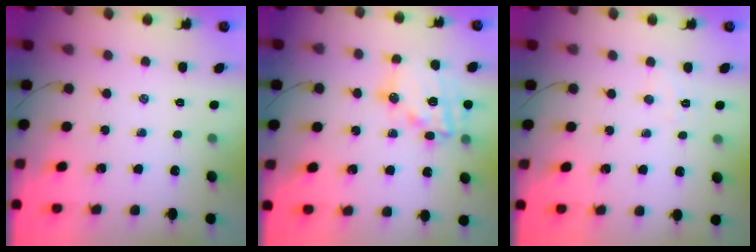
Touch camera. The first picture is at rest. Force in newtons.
{"total": 17.6, "press": 17.2, "slide": 3.7}
{"total": 4.4, "press": 4.3, "slide": 0.8}